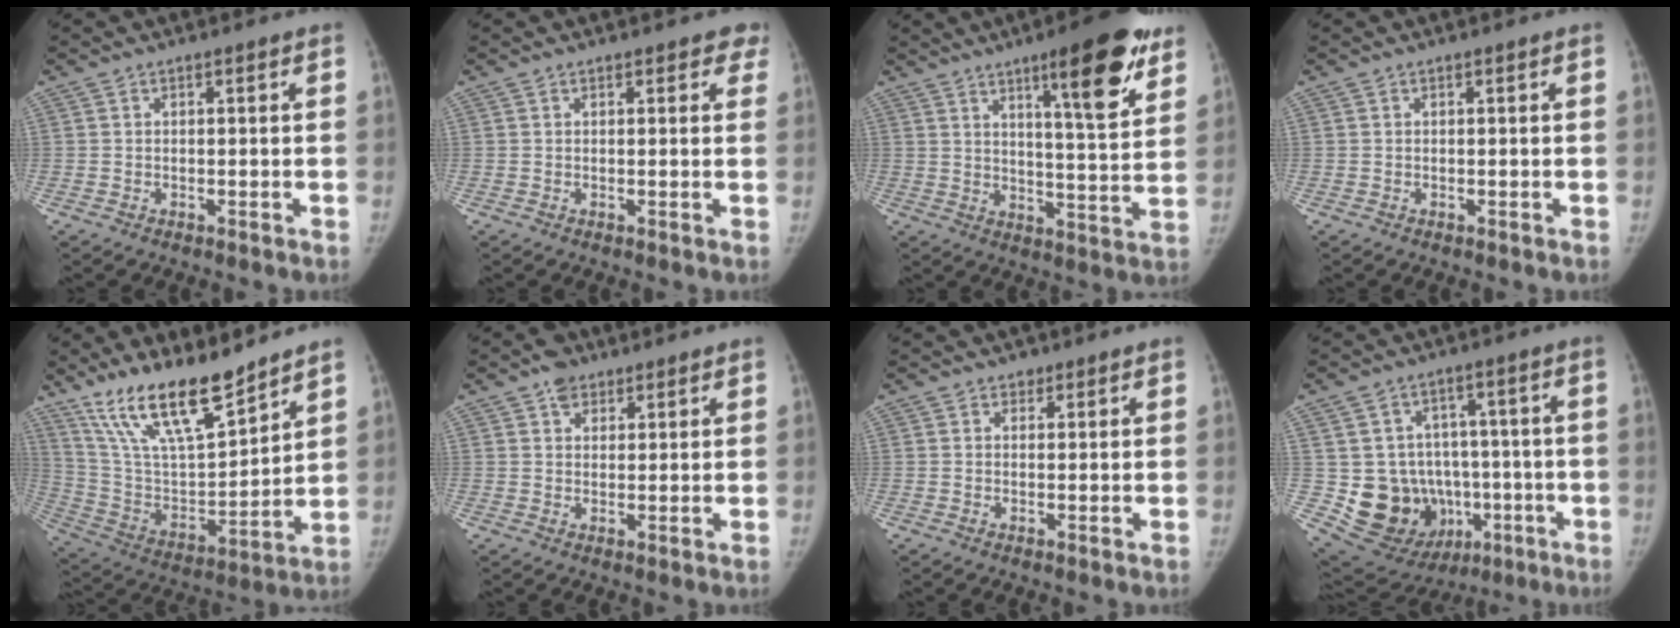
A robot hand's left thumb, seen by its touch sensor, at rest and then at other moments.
{"total": 2.6, "force": [2.0, 1.4, 0.9], "torque": [0.023, -0.003, 0.012]}
{"total": 16.2, "force": [9.5, 3.3, 12.7], "torque": [-0.151, -0.049, 0.138]}
{"total": 0.0}
{"total": 19.7, "force": [14.9, 5.7, 11.5], "torque": [-0.173, -0.077, 0.281]}
{"total": 4.5, "force": [2.9, 3.0, 1.6], "torque": [-0.003, -0.014, 0.045]}
{"total": 1.6, "force": [1.1, 1.2, 0.3], "torque": [0.012, -0.006, 0.012]}
{"total": 17.4, "force": [-2.9, 14.9, 8.5], "torque": [-0.106, 0.025, -0.013]}